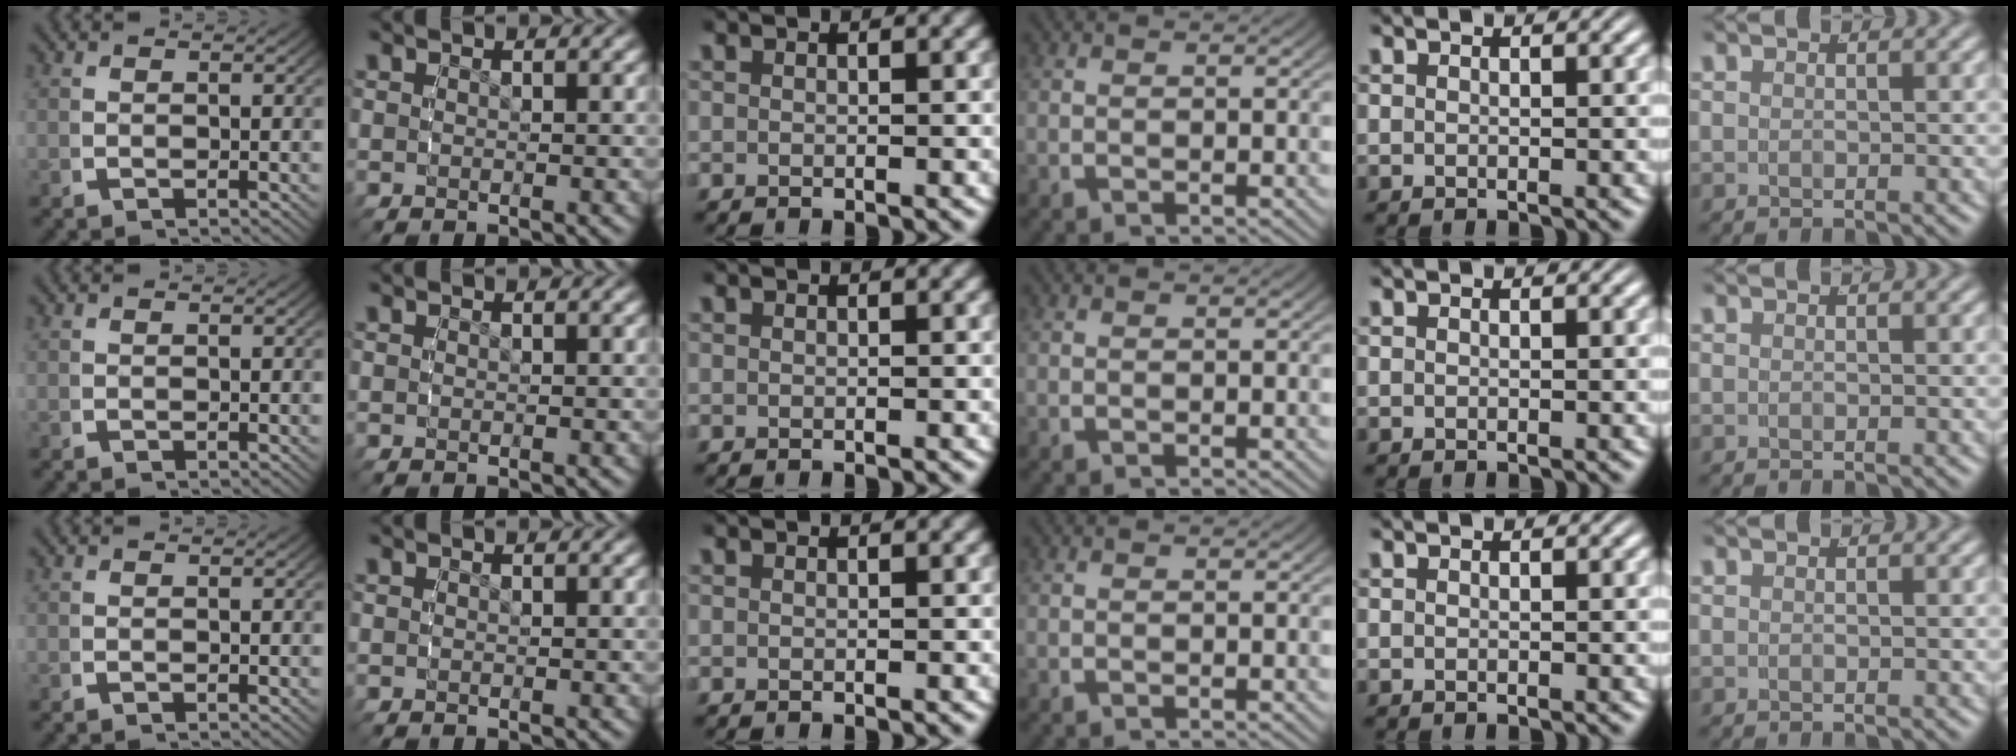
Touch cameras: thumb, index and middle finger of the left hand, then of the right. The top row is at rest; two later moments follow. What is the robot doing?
{"motion": "reach", "object": "toothpaste"}